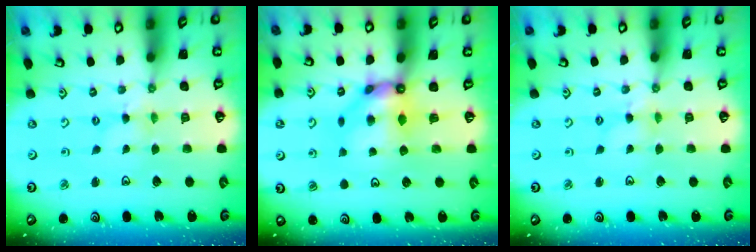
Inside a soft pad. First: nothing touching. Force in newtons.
{"total": 8.8, "press": 8.7, "slide": 0.9}
{"total": 3.0, "press": 3.0, "slide": 0.4}